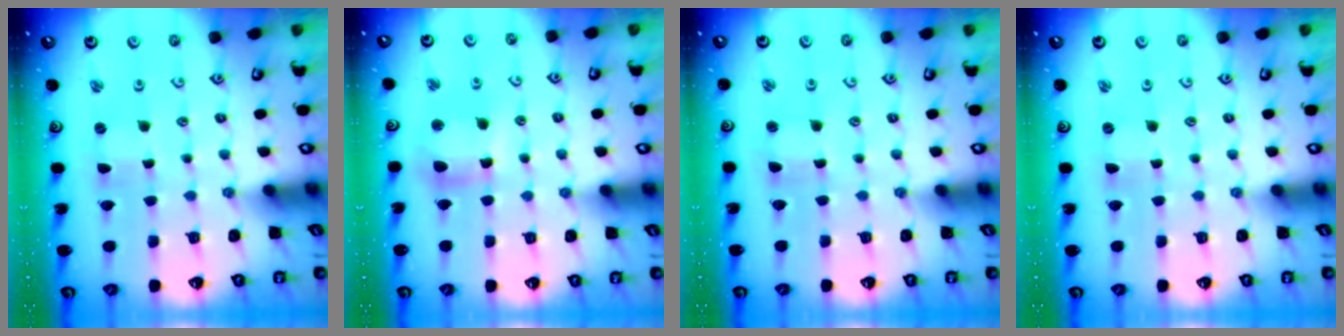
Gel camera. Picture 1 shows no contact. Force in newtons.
{"total": 8.5, "press": 8.3, "slide": 1.4}
{"total": 0.9, "press": 0.9, "slide": 0.1}
{"total": 0.0}